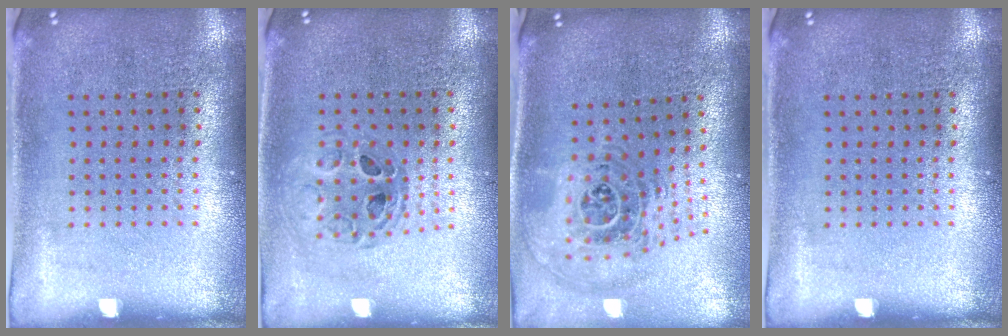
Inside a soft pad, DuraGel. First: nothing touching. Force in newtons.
{"total": 0.8, "press": 0.8, "slide": 0.1}
{"total": 1.7, "press": 1.4, "slide": 0.9}
{"total": 0.0}